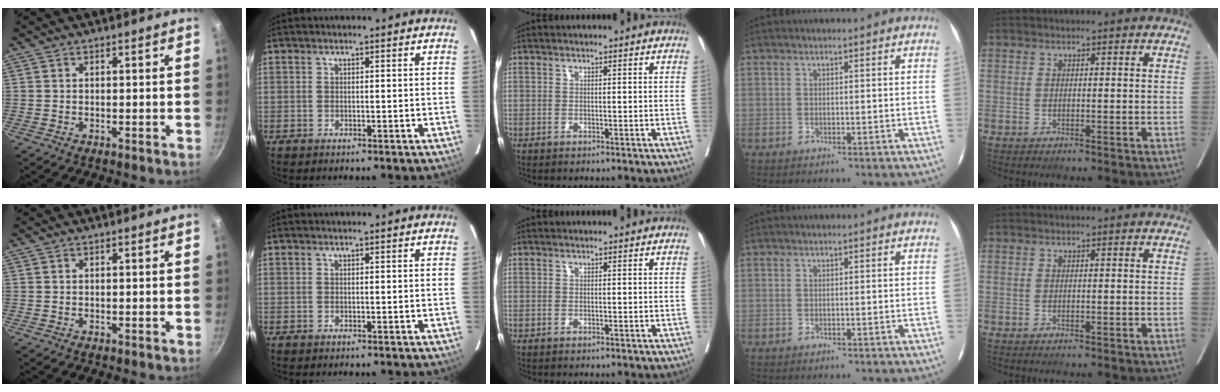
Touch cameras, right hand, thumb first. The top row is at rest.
{}